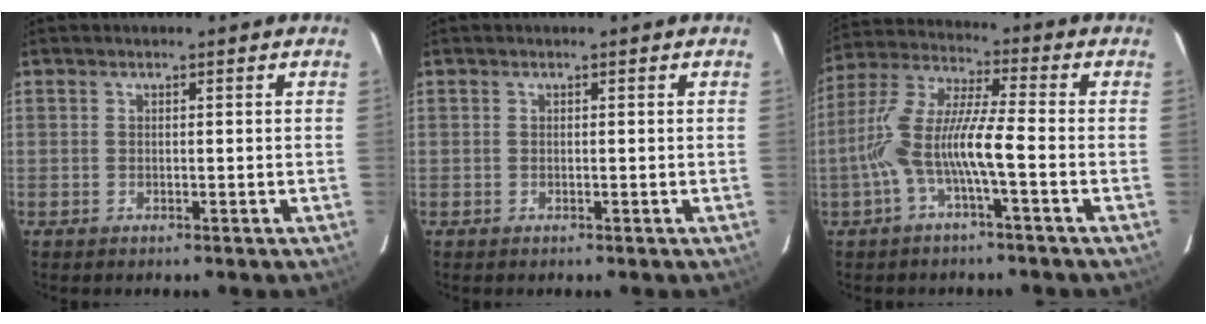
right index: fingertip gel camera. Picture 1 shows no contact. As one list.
[{"total": 0.0}, {"total": 10.6, "force": [-3.4, 1.0, 9.9], "torque": [-0.212, 0.008, -0.065]}]